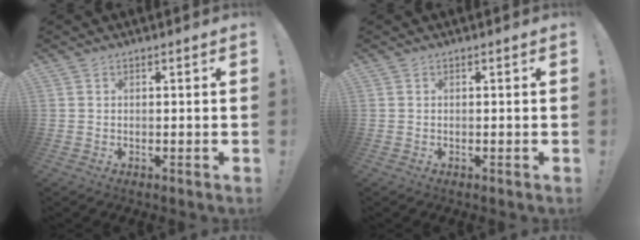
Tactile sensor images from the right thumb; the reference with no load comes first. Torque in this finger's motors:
{"motor_torque": [-0.19, 0.41, 0.02, -0.13, 0.08]}